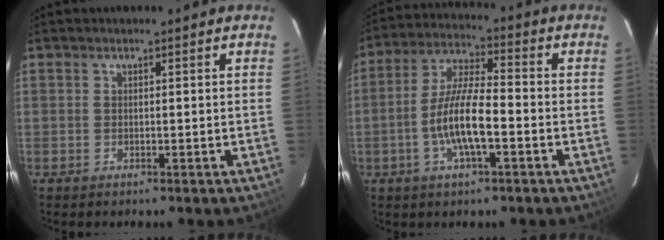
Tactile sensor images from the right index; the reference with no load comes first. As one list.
[{"total": 10.4, "force": [-3.4, 2.5, 9.5], "torque": [-0.191, 0.001, -0.063]}]